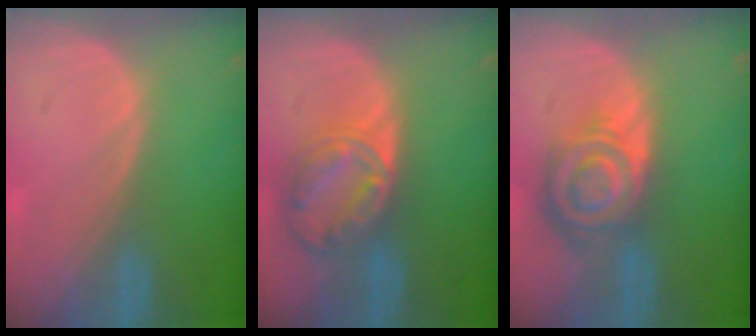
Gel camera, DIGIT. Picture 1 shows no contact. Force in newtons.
{"total": 8.5, "press": 7.2, "slide": 4.5}
{"total": 8.6, "press": 7.5, "slide": 4.3}